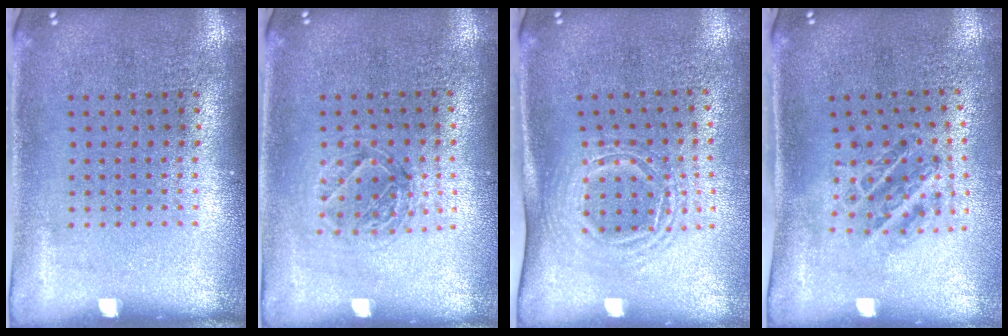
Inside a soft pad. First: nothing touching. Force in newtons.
{"total": 1.2, "press": 1.1, "slide": 0.5}
{"total": 1.6, "press": 1.2, "slide": 1.1}
{"total": 1.0, "press": 1.0, "slide": 0.2}